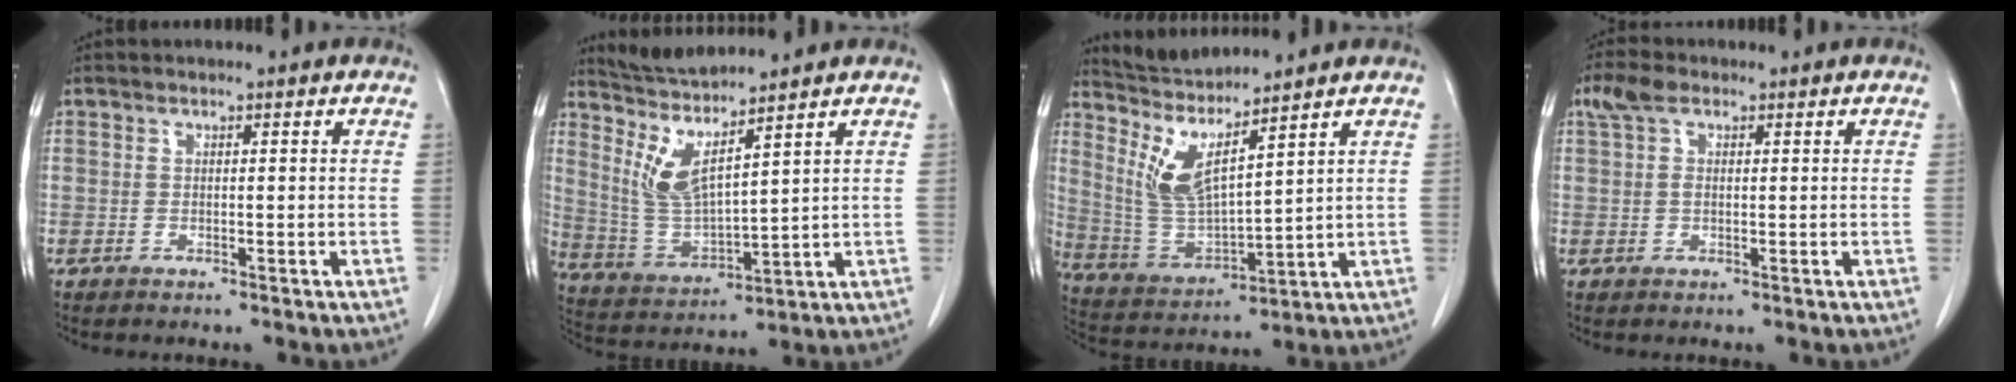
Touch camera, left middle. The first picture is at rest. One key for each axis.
{"total": 8.3, "fx": 6.7, "fy": -0.6, "fz": 4.9, "tx": -0.119, "ty": -0.022, "tz": 0.150}
{"total": 9.3, "fx": 7.3, "fy": -0.2, "fz": 5.8, "tx": -0.134, "ty": -0.020, "tz": 0.160}
{"total": 3.4, "fx": 1.7, "fy": 1.8, "fz": 2.3, "tx": -0.056, "ty": 0.019, "tz": 0.034}